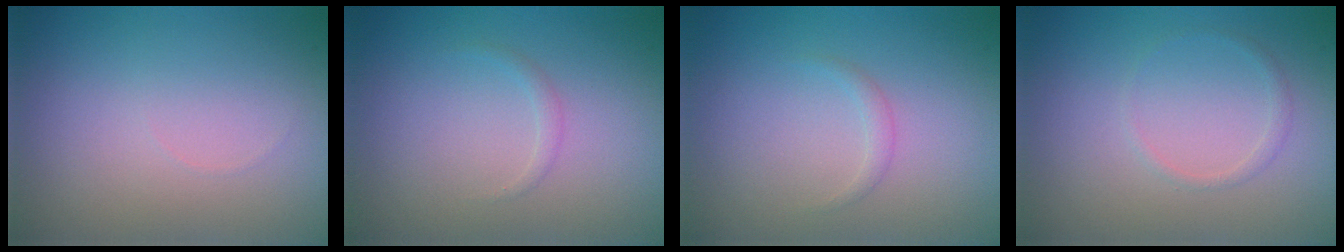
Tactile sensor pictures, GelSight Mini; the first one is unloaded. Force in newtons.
{"total": 0.7, "press": 0.7, "slide": 0.0}
{"total": 0.8, "press": 0.8, "slide": 0.1}
{"total": 0.8, "press": 0.8, "slide": 0.1}